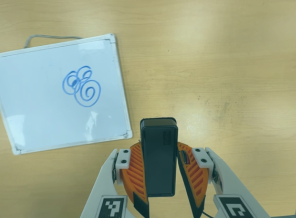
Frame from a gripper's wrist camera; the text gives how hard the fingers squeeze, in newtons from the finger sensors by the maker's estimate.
{"total": 6.4, "left": 6.0, "right": 6.8}